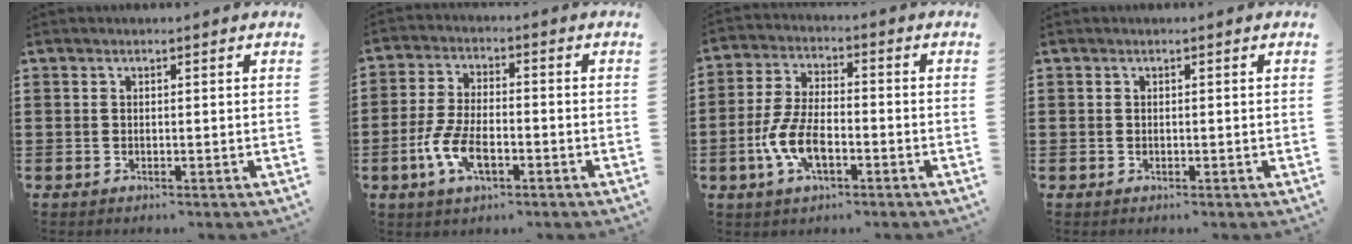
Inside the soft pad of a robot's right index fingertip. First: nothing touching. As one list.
[{"total": 7.0, "force": [-2.7, 3.1, 5.6], "torque": [-0.134, -0.007, -0.056]}, {"total": 7.7, "force": [-2.8, 3.4, 6.3], "torque": [-0.154, -0.009, -0.059]}, {"total": 0.0}]